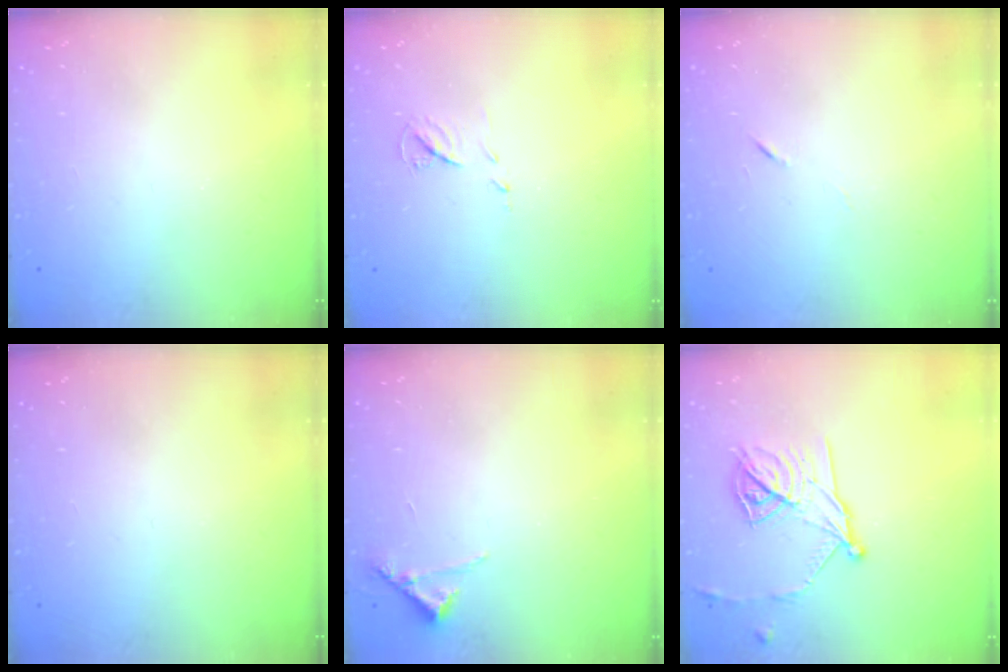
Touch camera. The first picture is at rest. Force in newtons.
{"total": 5.8, "press": 5.8, "slide": 0.5}
{"total": 3.8, "press": 3.7, "slide": 1.1}
{"total": 0.0}
{"total": 6.4, "press": 6.4, "slide": 0.2}
{"total": 14.7, "press": 14.7, "slide": 0.6}